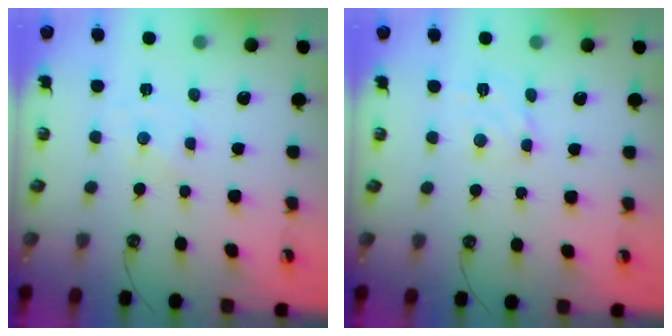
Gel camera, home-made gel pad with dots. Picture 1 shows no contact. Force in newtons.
{"total": 3.4, "press": 3.4, "slide": 0.3}